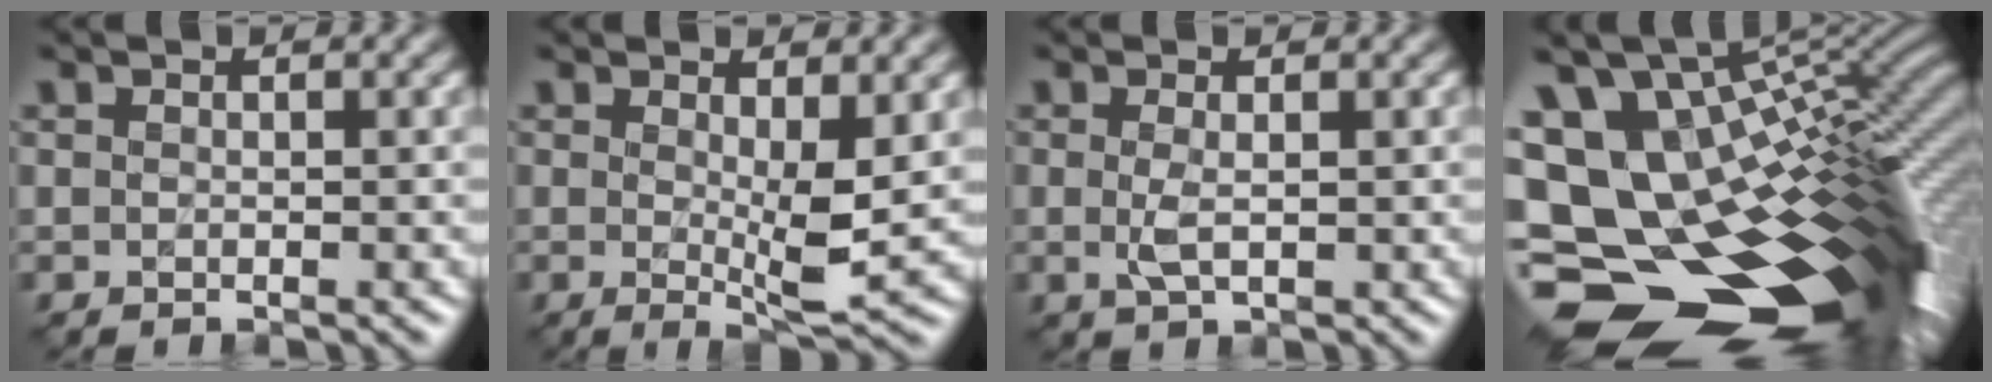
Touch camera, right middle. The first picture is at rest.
{"total": 3.1, "force": [0.8, 0.4, 3.0], "torque": [-0.057, -0.004, 0.016]}
{"total": 2.0, "force": [-0.3, 0.7, 1.9], "torque": [-0.041, -0.002, -0.002]}
{"total": 17.9, "force": [-3.3, 10.5, 14.1], "torque": [-0.248, -0.045, -0.013]}